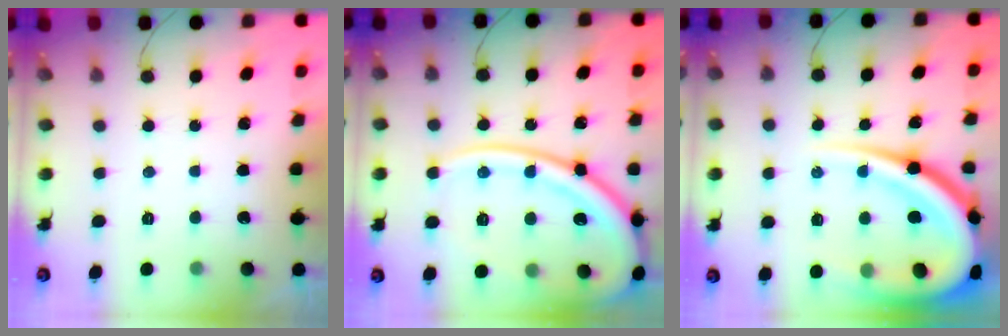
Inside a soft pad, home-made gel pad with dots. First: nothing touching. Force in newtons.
{"total": 22.3, "press": 22.1, "slide": 2.8}
{"total": 25.3, "press": 25.2, "slide": 2.7}